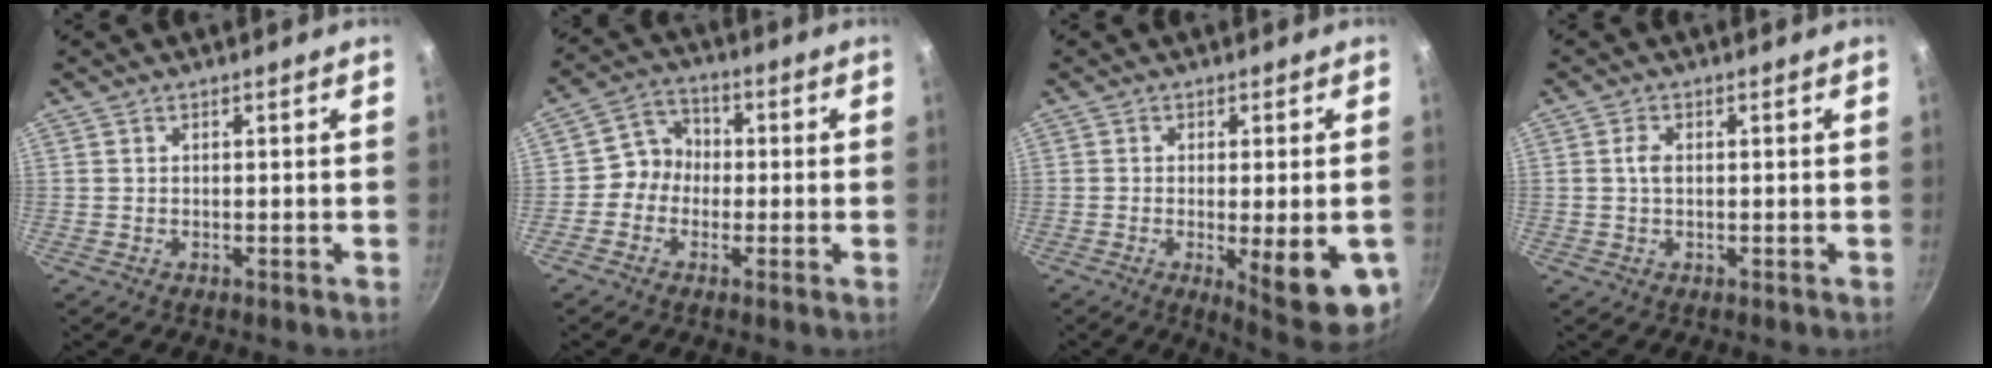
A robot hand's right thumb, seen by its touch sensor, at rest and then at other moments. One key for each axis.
{"total": 5.8, "fx": -1.0, "fy": 5.3, "fz": 2.1, "tx": -0.001, "ty": 0.022, "tz": -0.035}
{"total": 13.2, "fx": -3.3, "fy": 3.5, "fz": 12.3, "tx": -0.145, "ty": -0.008, "tz": -0.034}
{"total": 2.1, "fx": 0.2, "fy": 1.3, "fz": 1.7, "tx": -0.032, "ty": 0.005, "tz": 0.001}